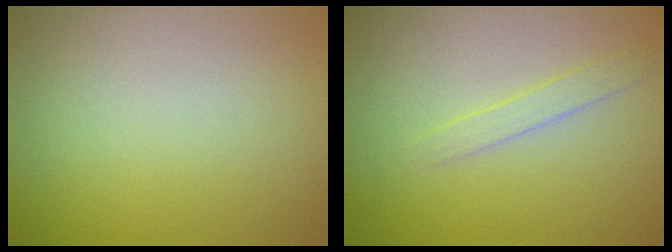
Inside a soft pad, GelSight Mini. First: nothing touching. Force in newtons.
{"total": 1.3, "press": 1.3, "slide": 0.1}